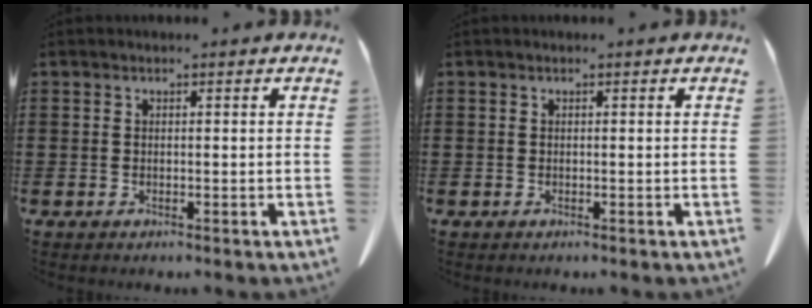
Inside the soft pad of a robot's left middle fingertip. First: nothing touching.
{"total": 0.0}